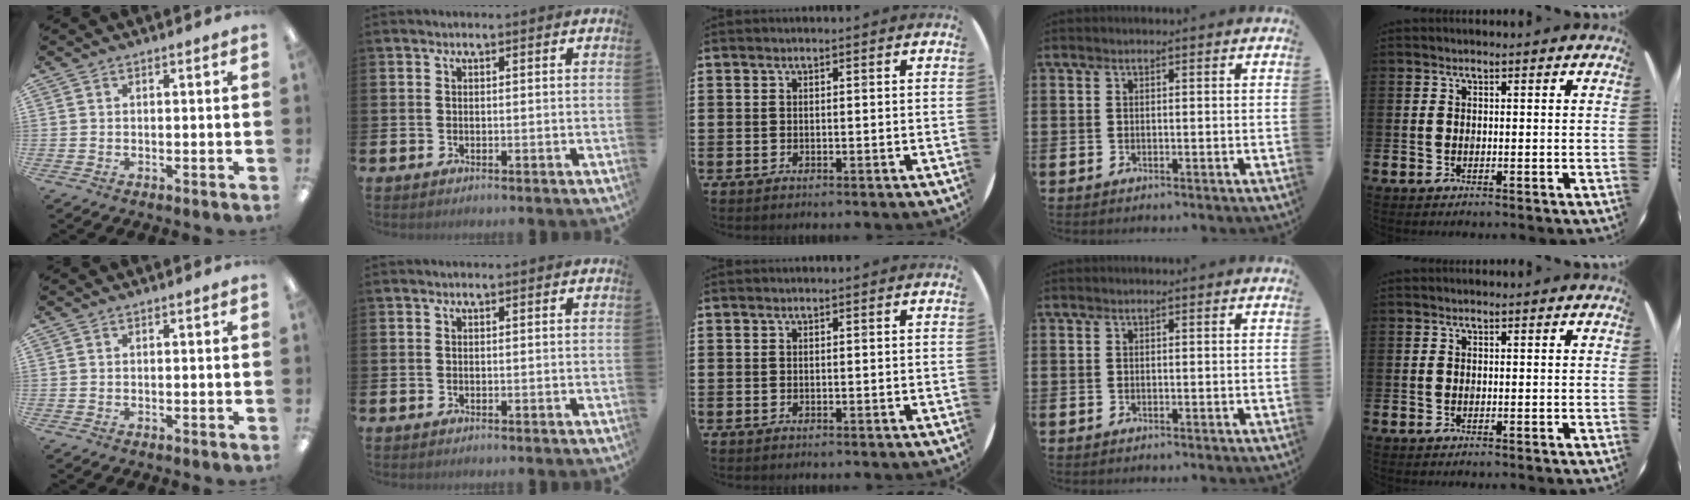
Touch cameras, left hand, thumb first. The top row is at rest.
{}